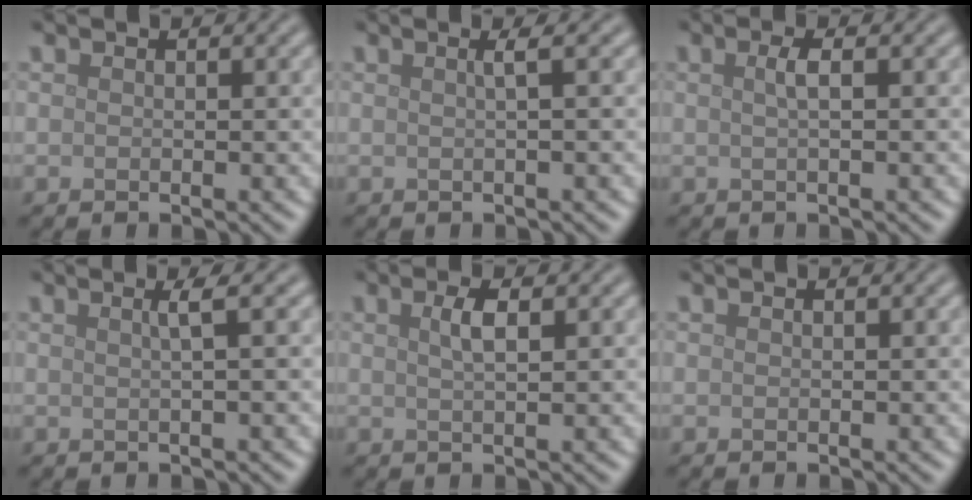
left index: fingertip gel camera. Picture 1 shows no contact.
{"total": 1.7, "force": [0.3, 0.5, 1.6], "torque": [-0.020, 0.007, -0.003]}
{"total": 1.6, "force": [0.3, 0.4, 1.5], "torque": [-0.026, 0.006, 0.002]}
{"total": 1.9, "force": [0.5, 0.4, 1.8], "torque": [-0.026, 0.008, 0.003]}
{"total": 2.1, "force": [0.8, 0.6, 1.8], "torque": [-0.030, 0.005, 0.011]}
{"total": 0.0}